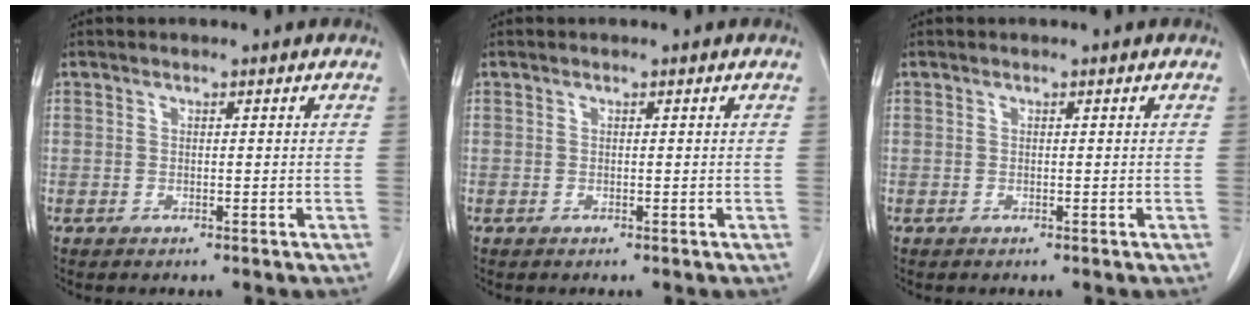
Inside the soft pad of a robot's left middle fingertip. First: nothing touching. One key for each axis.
{"total": 0.0}
{"total": 0.0}